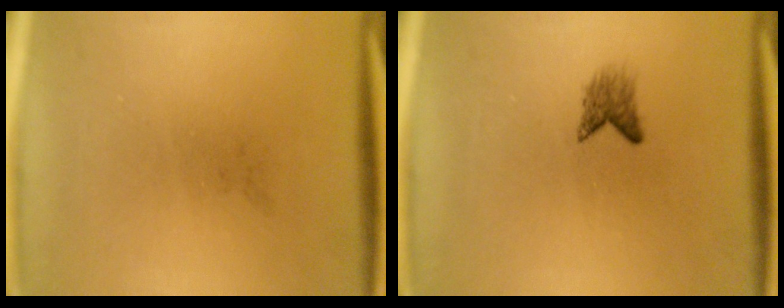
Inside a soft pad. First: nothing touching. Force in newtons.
{"total": 1.9}